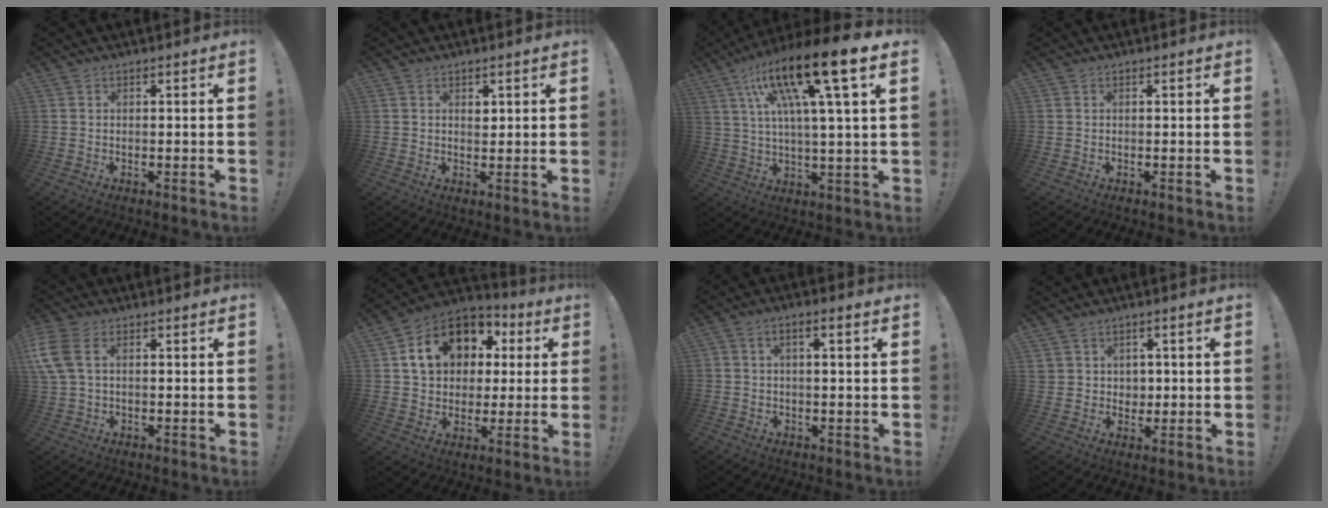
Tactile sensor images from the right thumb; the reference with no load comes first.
{"total": 1.5, "force": [0.8, 1.2, 0.6], "torque": [0.010, -0.008, 0.009]}
{"total": 19.3, "force": [8.3, 2.0, 17.3], "torque": [-0.321, -0.030, 0.118]}
{"total": 0.0}
{"total": 8.1, "force": [2.2, 4.8, 6.1], "torque": [-0.148, 0.006, 0.044]}
{"total": 16.9, "force": [5.5, 12.9, 9.4], "torque": [-0.146, -0.005, 0.116]}
{"total": 3.6, "force": [-0.4, 0.6, 3.5], "torque": [-0.060, 0.003, -0.006]}
{"total": 4.4, "force": [1.9, 4.0, 0.1], "torque": [-0.001, -0.010, 0.036]}